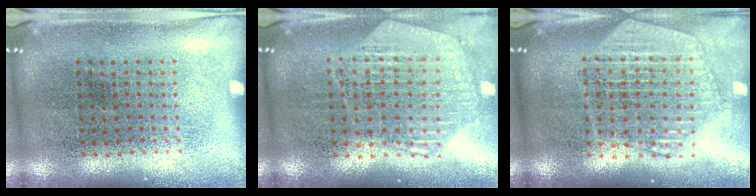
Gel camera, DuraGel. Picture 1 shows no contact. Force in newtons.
{"total": 1.2, "press": 1.2, "slide": 0.2}
{"total": 2.4, "press": 2.0, "slide": 1.2}